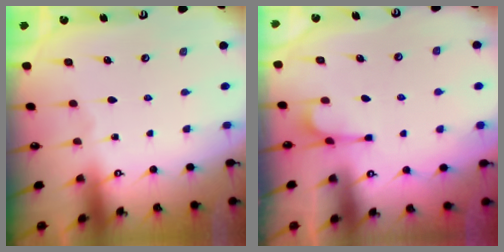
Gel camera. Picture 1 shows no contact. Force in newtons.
{"total": 1.5, "press": 1.0, "slide": 1.1}